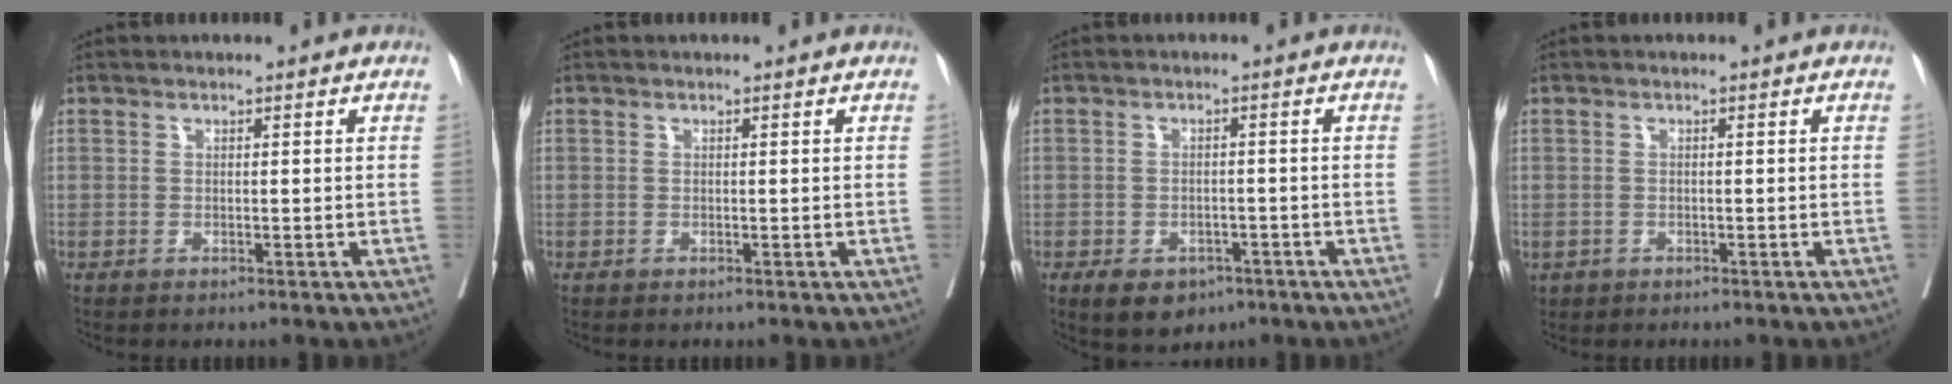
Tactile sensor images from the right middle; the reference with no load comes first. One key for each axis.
{"total": 0.0}
{"total": 5.9, "fx": -3.6, "fy": 3.7, "fz": 2.8, "tx": -0.040, "ty": -0.001, "tz": -0.048}
{"total": 1.5, "fx": -0.8, "fy": 1.1, "fz": 0.5, "tx": -0.017, "ty": -0.002, "tz": -0.009}